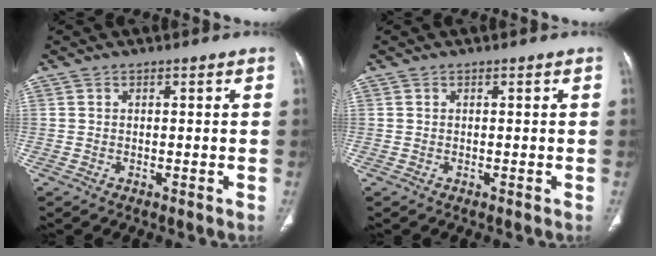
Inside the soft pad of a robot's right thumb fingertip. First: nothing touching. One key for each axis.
{"total": 0.0}